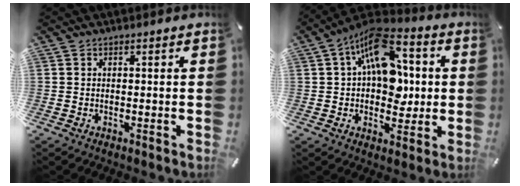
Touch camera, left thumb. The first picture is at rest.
{"total": 16.0, "force": [4.2, 10.2, 11.6], "torque": [-0.181, -0.022, 0.075]}